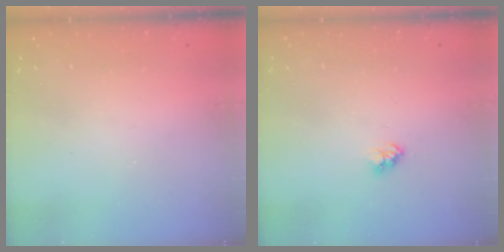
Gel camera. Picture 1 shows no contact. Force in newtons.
{"total": 2.5, "press": 2.4, "slide": 0.4}